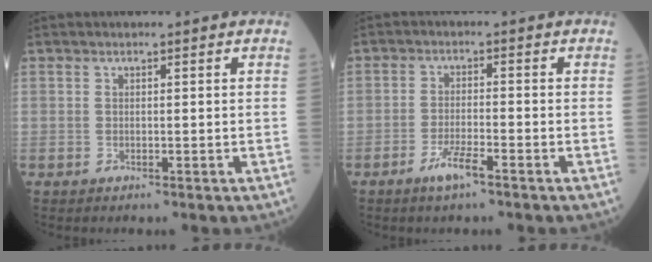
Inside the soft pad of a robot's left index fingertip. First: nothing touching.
{"total": 3.6, "force": [-2.5, 0.3, 2.6], "torque": [-0.059, -0.005, -0.049]}